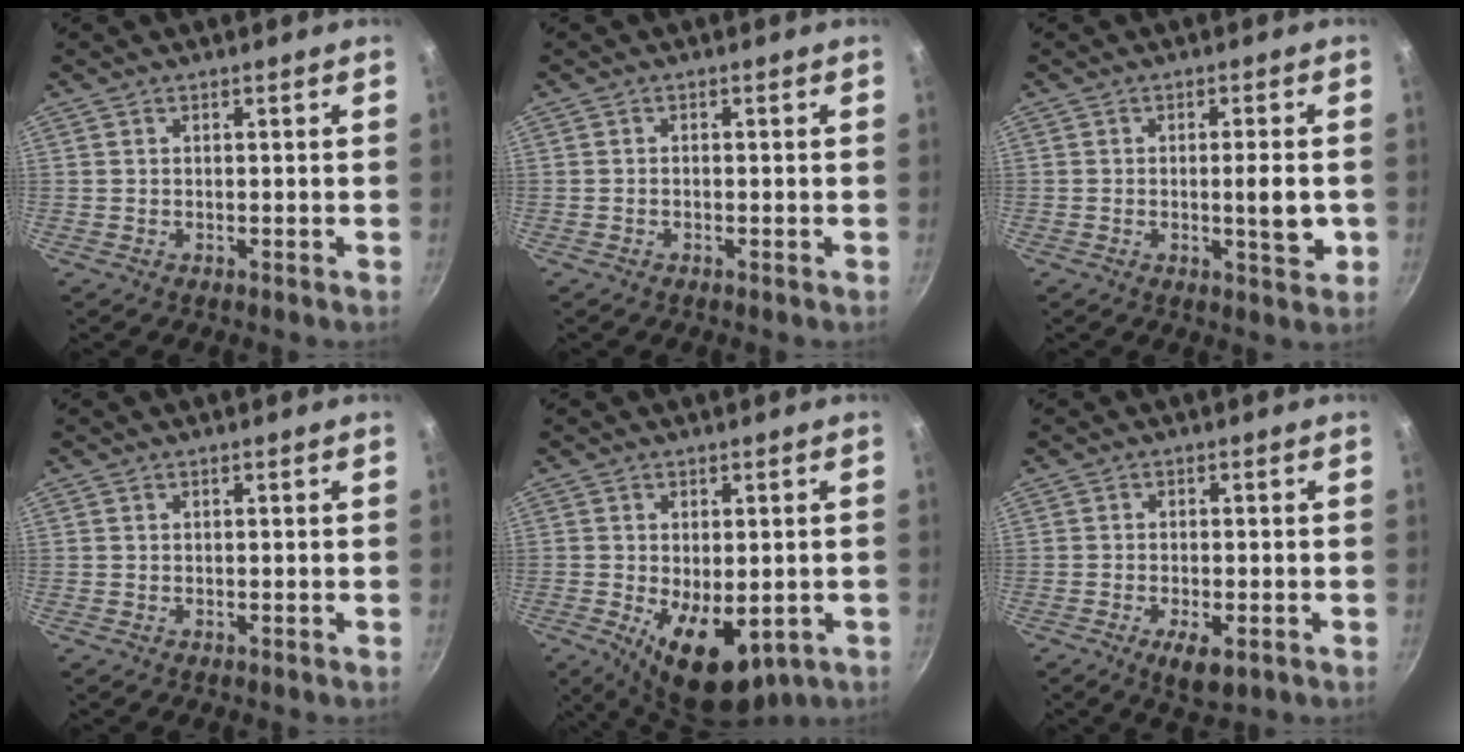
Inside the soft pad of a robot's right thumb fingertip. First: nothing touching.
{"total": 0.5, "force": [-0.3, 0.3, 0.3], "torque": [-0.005, 0.004, -0.007]}
{"total": 5.7, "force": [-0.8, 1.4, 5.5], "torque": [-0.075, -0.001, -0.012]}
{"total": 0.0}
{"total": 12.0, "force": [-3.2, 6.4, 9.6], "torque": [-0.124, -0.012, -0.029]}
{"total": 5.3, "force": [-2.2, 2.1, 4.3], "torque": [-0.067, 0.004, -0.030]}